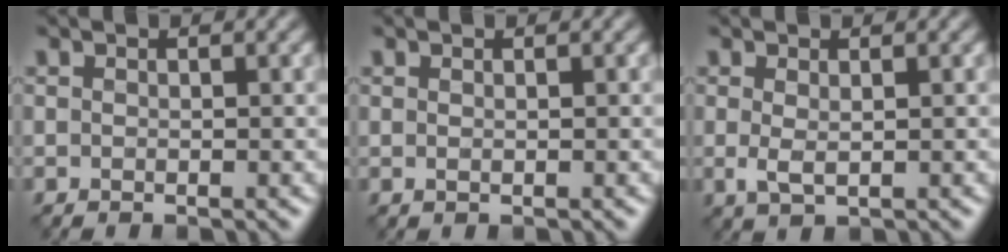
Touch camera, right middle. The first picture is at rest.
{"total": 0.0}
{"total": 1.5, "force": [0.2, 0.6, 1.4], "torque": [-0.031, 0.003, 0.004]}